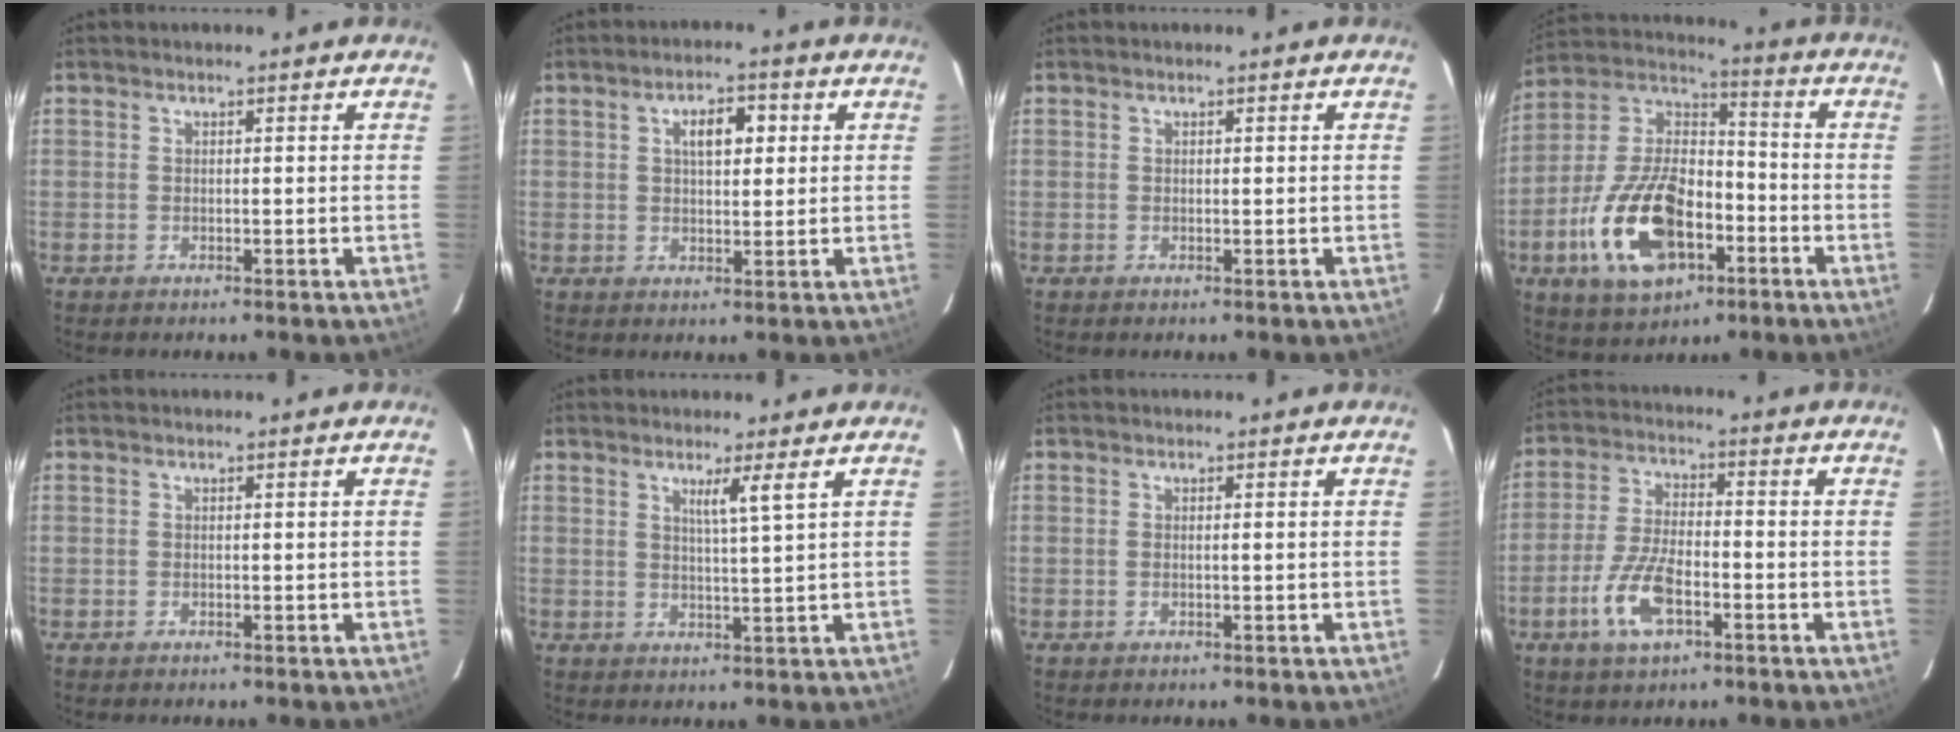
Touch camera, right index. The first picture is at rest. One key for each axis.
{"total": 5.2, "fx": 1.6, "fy": 2.1, "fz": 4.5, "tx": -0.076, "ty": 0.013, "tz": 0.026}
{"total": 0.0}
{"total": 17.8, "fx": -6.8, "fy": 8.7, "fz": 13.9, "tx": -0.287, "ty": 0.012, "tz": -0.115}
{"total": 0.0}
{"total": 3.2, "fx": 1.7, "fy": -1.0, "fz": 2.6, "tx": -0.045, "ty": -0.012, "tz": 0.033}
{"total": 0.7, "fx": -0.1, "fy": 0.0, "fz": 0.7, "tx": -0.016, "ty": 0.000, "tz": 0.000}
{"total": 8.9, "fx": -3.9, "fy": 3.1, "fz": 7.3, "tx": -0.160, "ty": -0.003, "tz": -0.073}